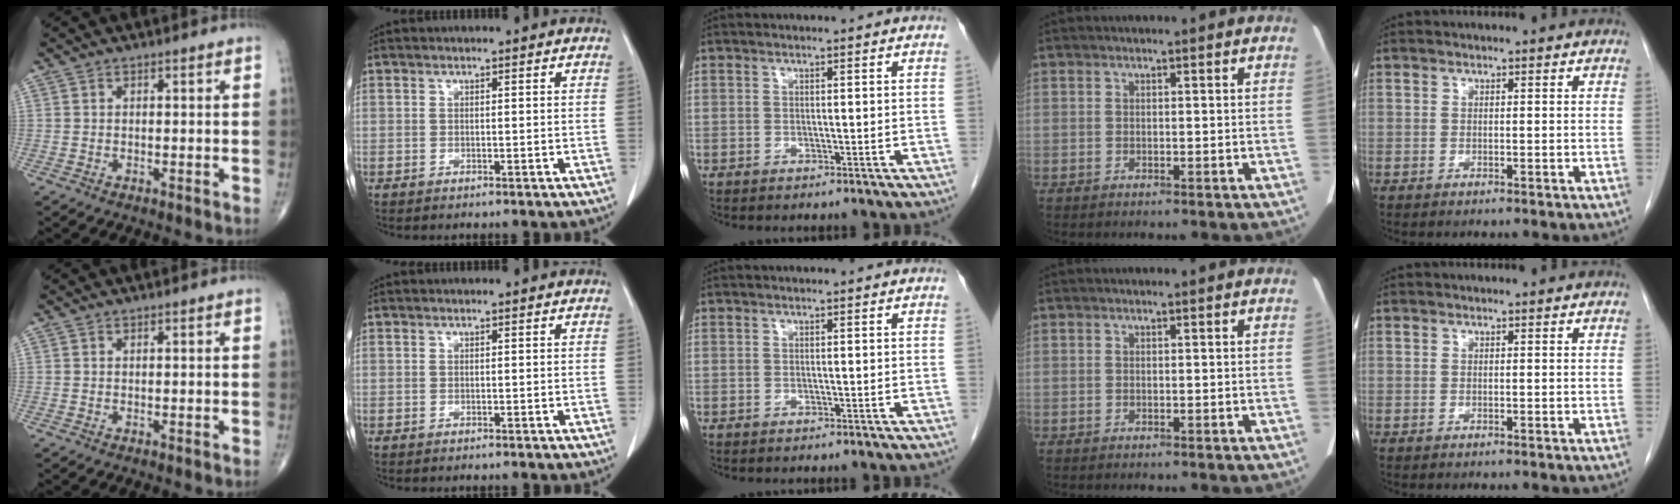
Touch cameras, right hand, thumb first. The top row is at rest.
{}